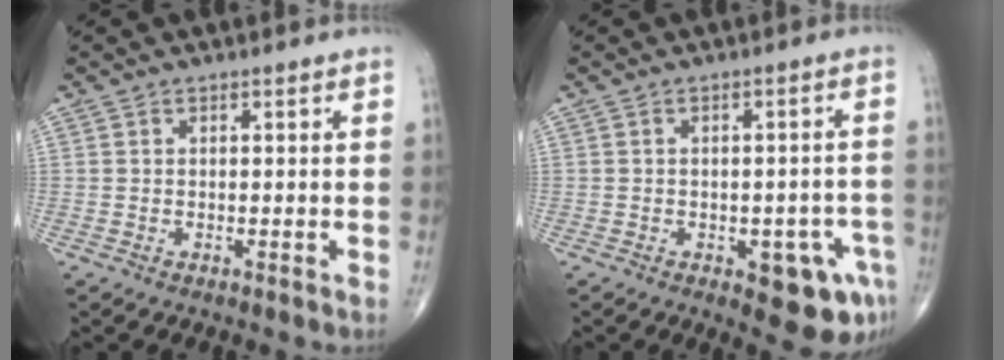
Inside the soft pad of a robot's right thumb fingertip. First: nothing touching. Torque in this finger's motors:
{"motor_torque": [1.37, 1.05, 0.60, -0.64, 0.16]}